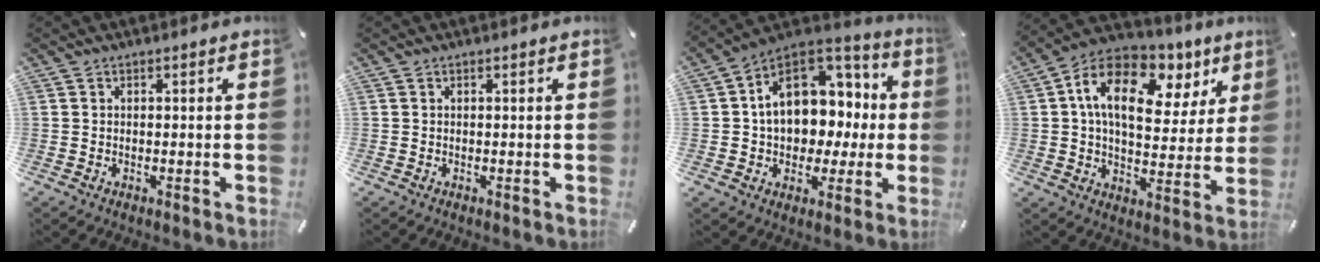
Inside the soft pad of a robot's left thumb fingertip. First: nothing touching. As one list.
[{"total": 0.0}, {"total": 16.0, "force": [2.2, 12.3, 9.9], "torque": [-0.154, -0.008, 0.042]}, {"total": 17.1, "force": [7.3, 10.4, 11.5], "torque": [-0.190, -0.021, 0.126]}]